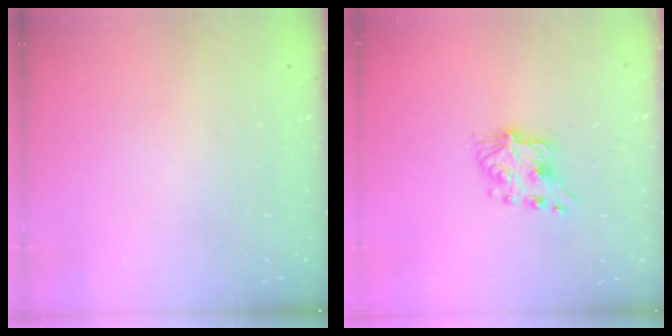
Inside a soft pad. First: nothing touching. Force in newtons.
{"total": 7.1, "press": 7.1, "slide": 0.5}